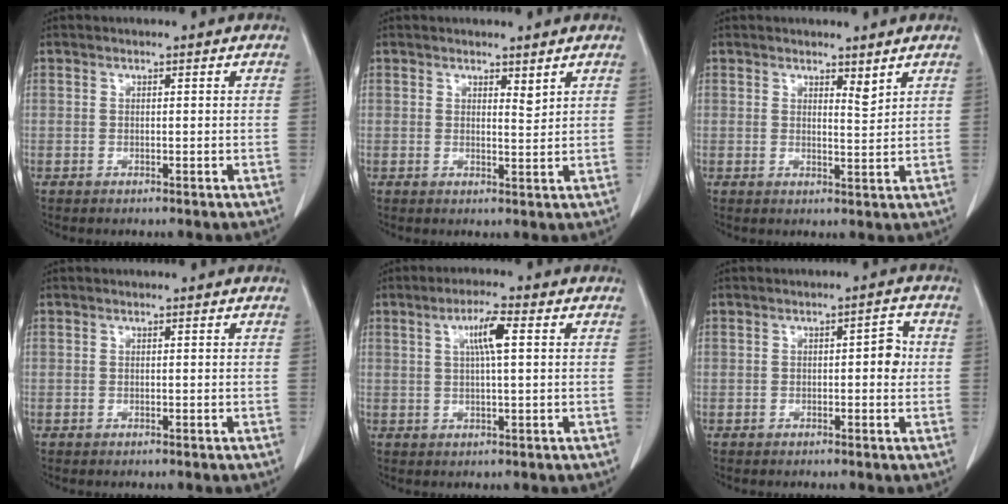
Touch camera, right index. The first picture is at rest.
{"total": 1.6, "force": [1.2, 0.4, 0.9], "torque": [-0.014, -0.011, 0.021]}
{"total": 2.0, "force": [1.6, 0.3, 1.1], "torque": [-0.022, -0.012, 0.030]}
{"total": 0.0}
{"total": 4.9, "force": [1.4, 0.4, 4.7], "torque": [-0.086, 0.005, 0.025]}
{"total": 3.0, "force": [0.1, 1.1, 2.8], "torque": [-0.032, 0.011, -0.001]}